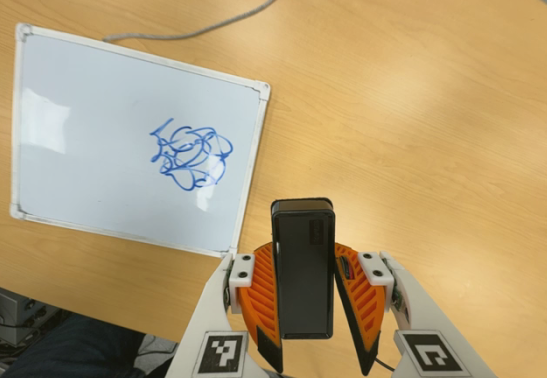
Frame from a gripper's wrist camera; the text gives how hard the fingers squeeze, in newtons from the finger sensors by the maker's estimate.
{"total": 6.5, "left": 6.1, "right": 6.8}